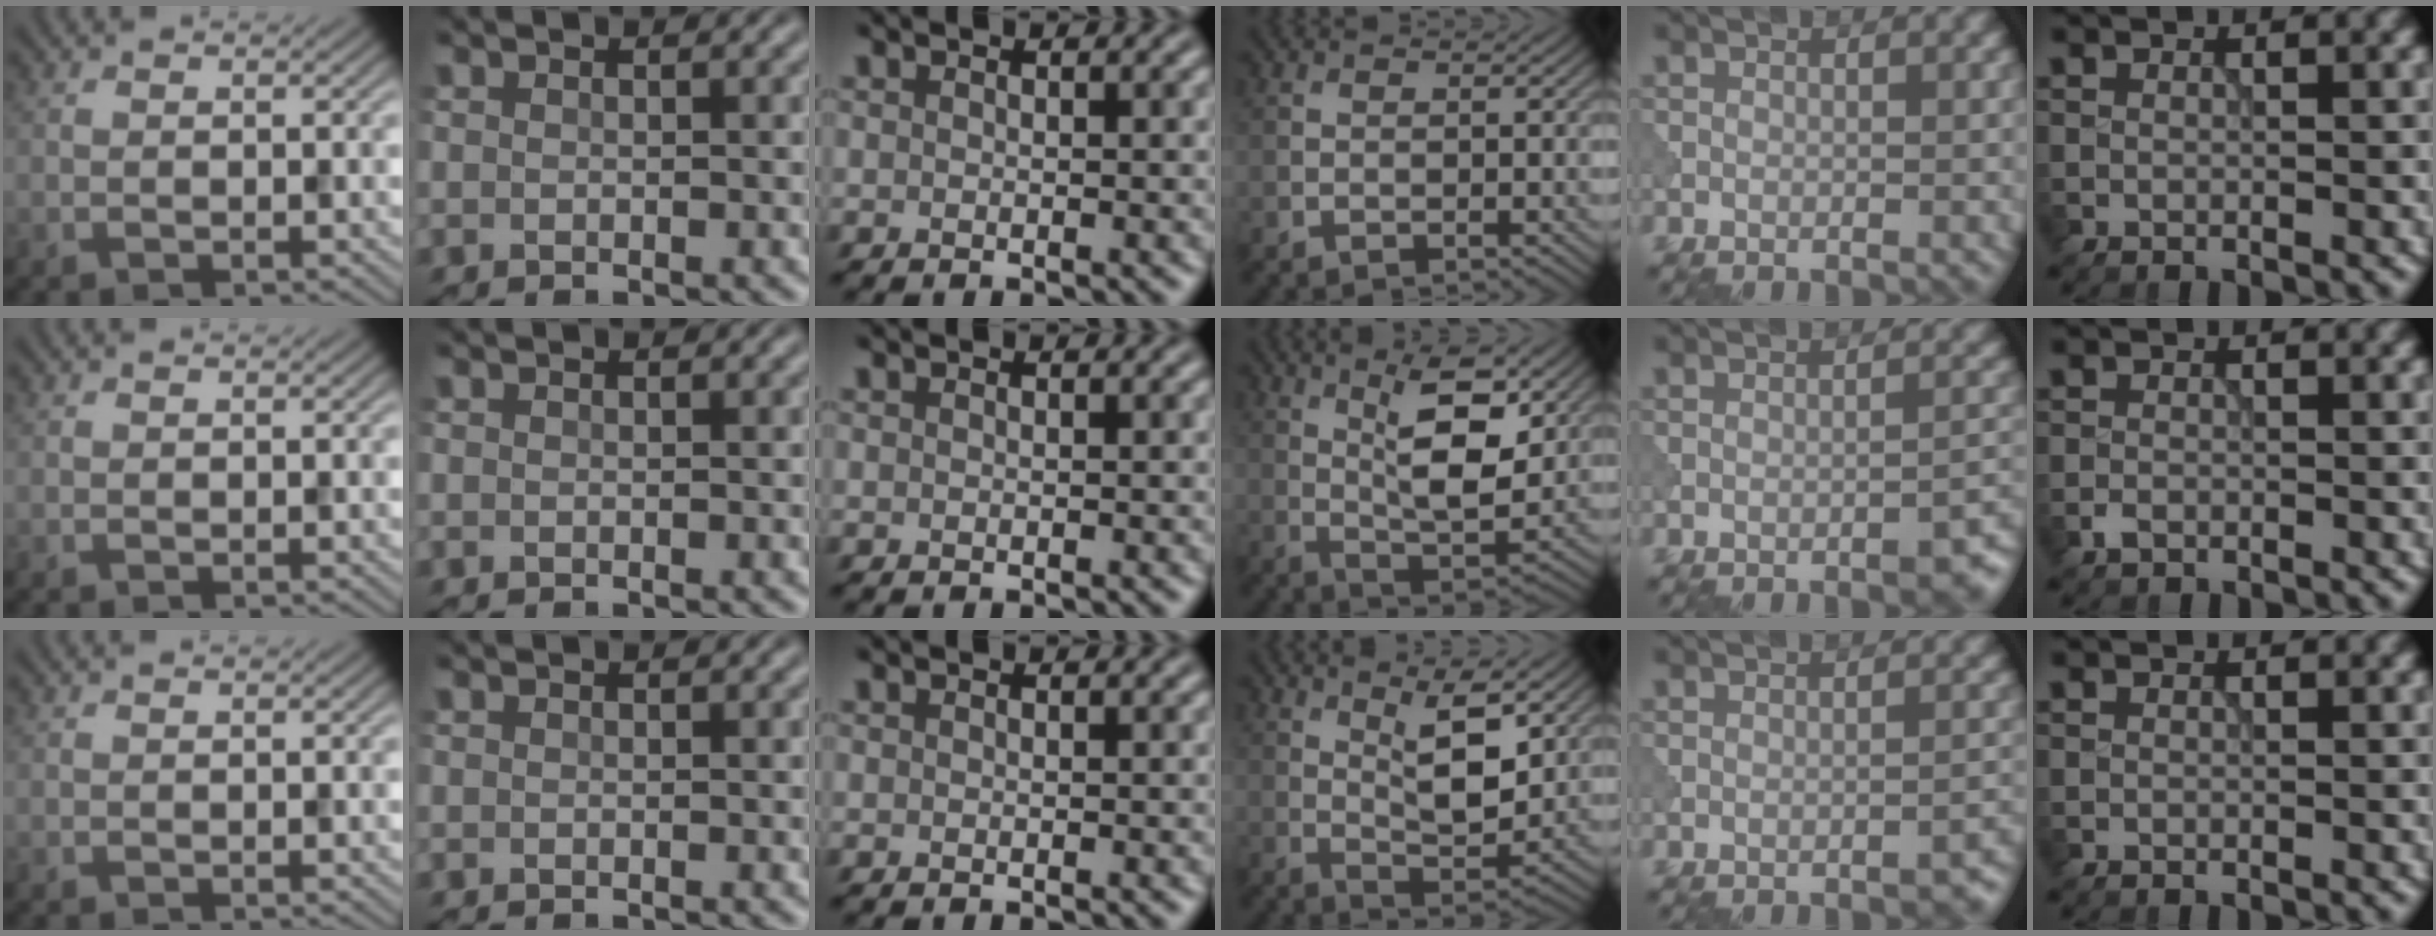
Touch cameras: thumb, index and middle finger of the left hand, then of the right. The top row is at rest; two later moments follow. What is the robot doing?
{"motion": "shake", "object": "bell"}